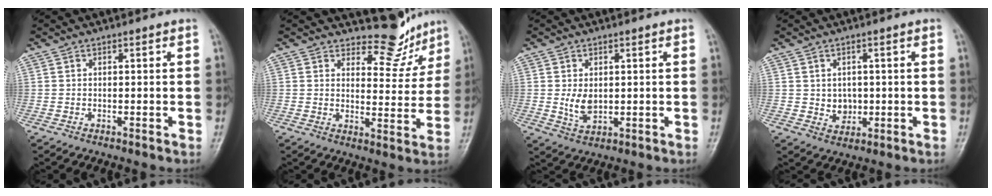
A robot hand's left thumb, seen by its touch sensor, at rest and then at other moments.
{"total": 7.8, "force": [7.0, 3.4, 0.9], "torque": [0.020, -0.065, 0.093]}
{"total": 4.4, "force": [0.4, 2.9, 3.3], "torque": [-0.049, -0.010, 0.015]}
{"total": 3.8, "force": [0.2, 3.3, 2.0], "torque": [-0.011, -0.002, 0.011]}